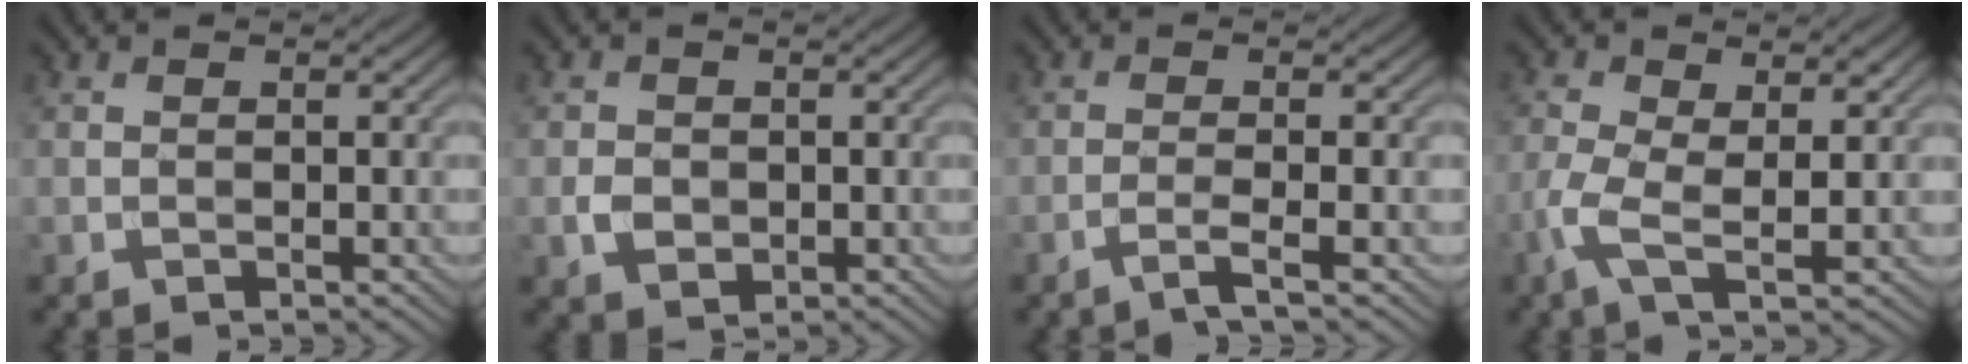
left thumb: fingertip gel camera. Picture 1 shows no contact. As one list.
[{"total": 2.3, "force": [-0.4, 2.0, 1.2], "torque": [-0.024, -0.006, -0.009]}, {"total": 2.4, "force": [-1.2, 0.1, 2.0], "torque": [-0.028, 0.009, -0.042]}, {"total": 5.1, "force": [-0.6, 1.9, 4.6], "torque": [-0.118, -0.003, -0.016]}]